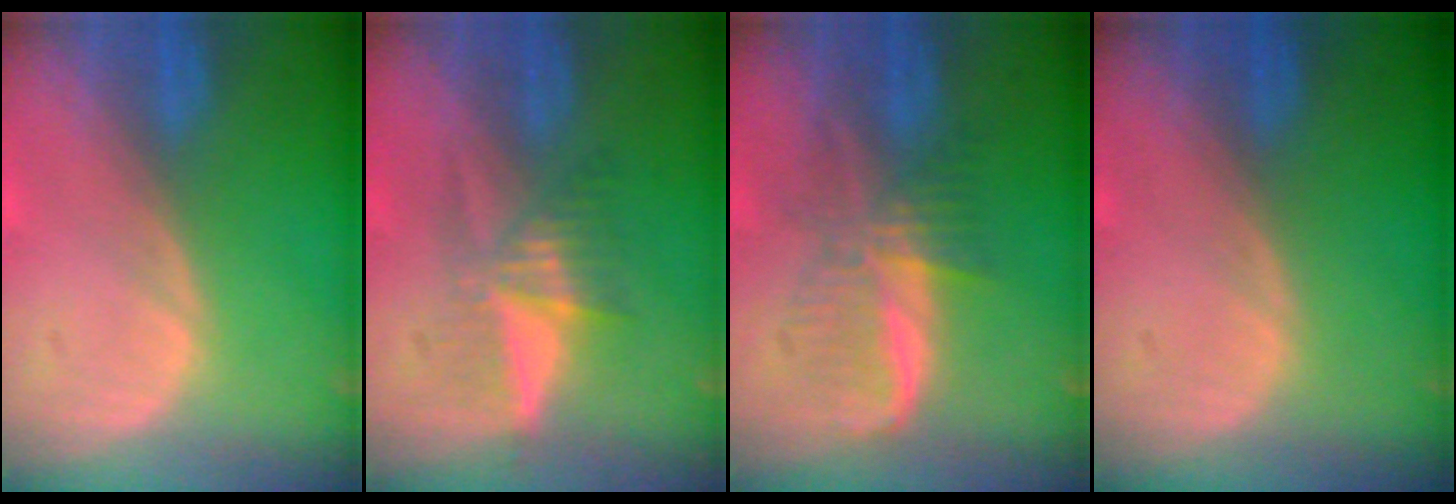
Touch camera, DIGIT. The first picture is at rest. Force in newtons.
{"total": 5.2, "press": 4.8, "slide": 1.8}
{"total": 6.0, "press": 5.9, "slide": 0.8}
{"total": 0.0}